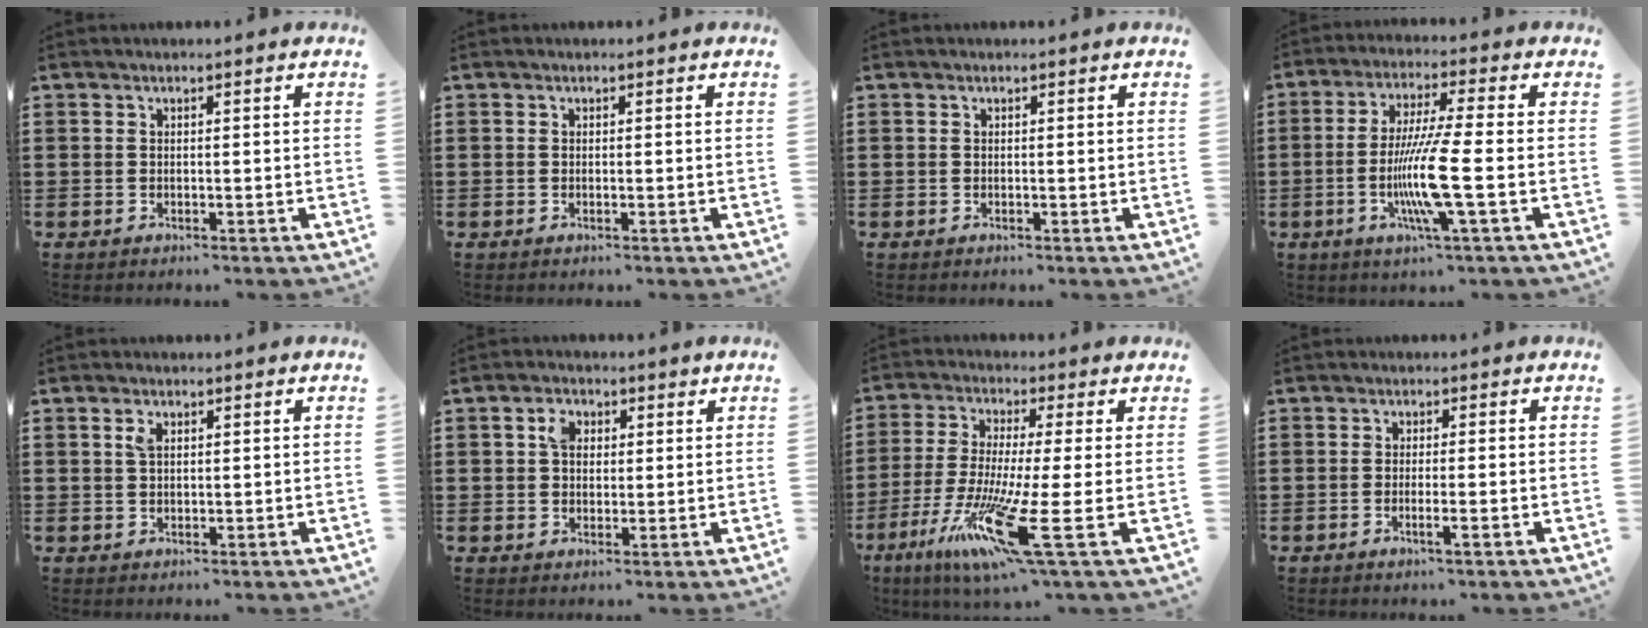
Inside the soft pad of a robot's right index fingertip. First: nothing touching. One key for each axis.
{"total": 0.0}
{"total": 0.0}
{"total": 10.7, "fx": -2.7, "fy": 0.0, "fz": 10.3, "tx": -0.209, "ty": -0.020, "tz": -0.058}
{"total": 1.9, "fx": 0.8, "fy": 0.9, "fz": 1.5, "tx": -0.034, "ty": 0.003, "tz": 0.015}
{"total": 3.5, "fx": 1.3, "fy": 2.5, "fz": 2.1, "tx": -0.043, "ty": 0.007, "tz": 0.021}
{"total": 14.7, "fx": -6.2, "fy": 0.0, "fz": 13.4, "tx": -0.271, "ty": -0.025, "tz": -0.107}
{"total": 2.1, "fx": -1.0, "fy": 0.0, "fz": 1.9, "tx": -0.030, "ty": -0.003, "tz": -0.019}